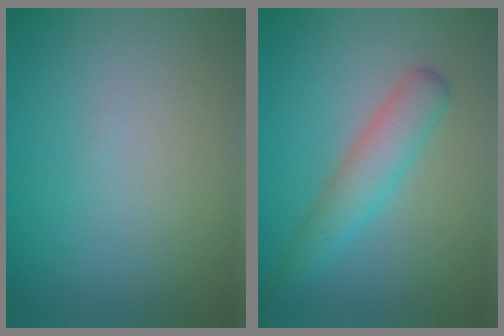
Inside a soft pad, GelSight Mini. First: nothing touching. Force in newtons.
{"total": 3.2, "press": 3.2, "slide": 0.1}